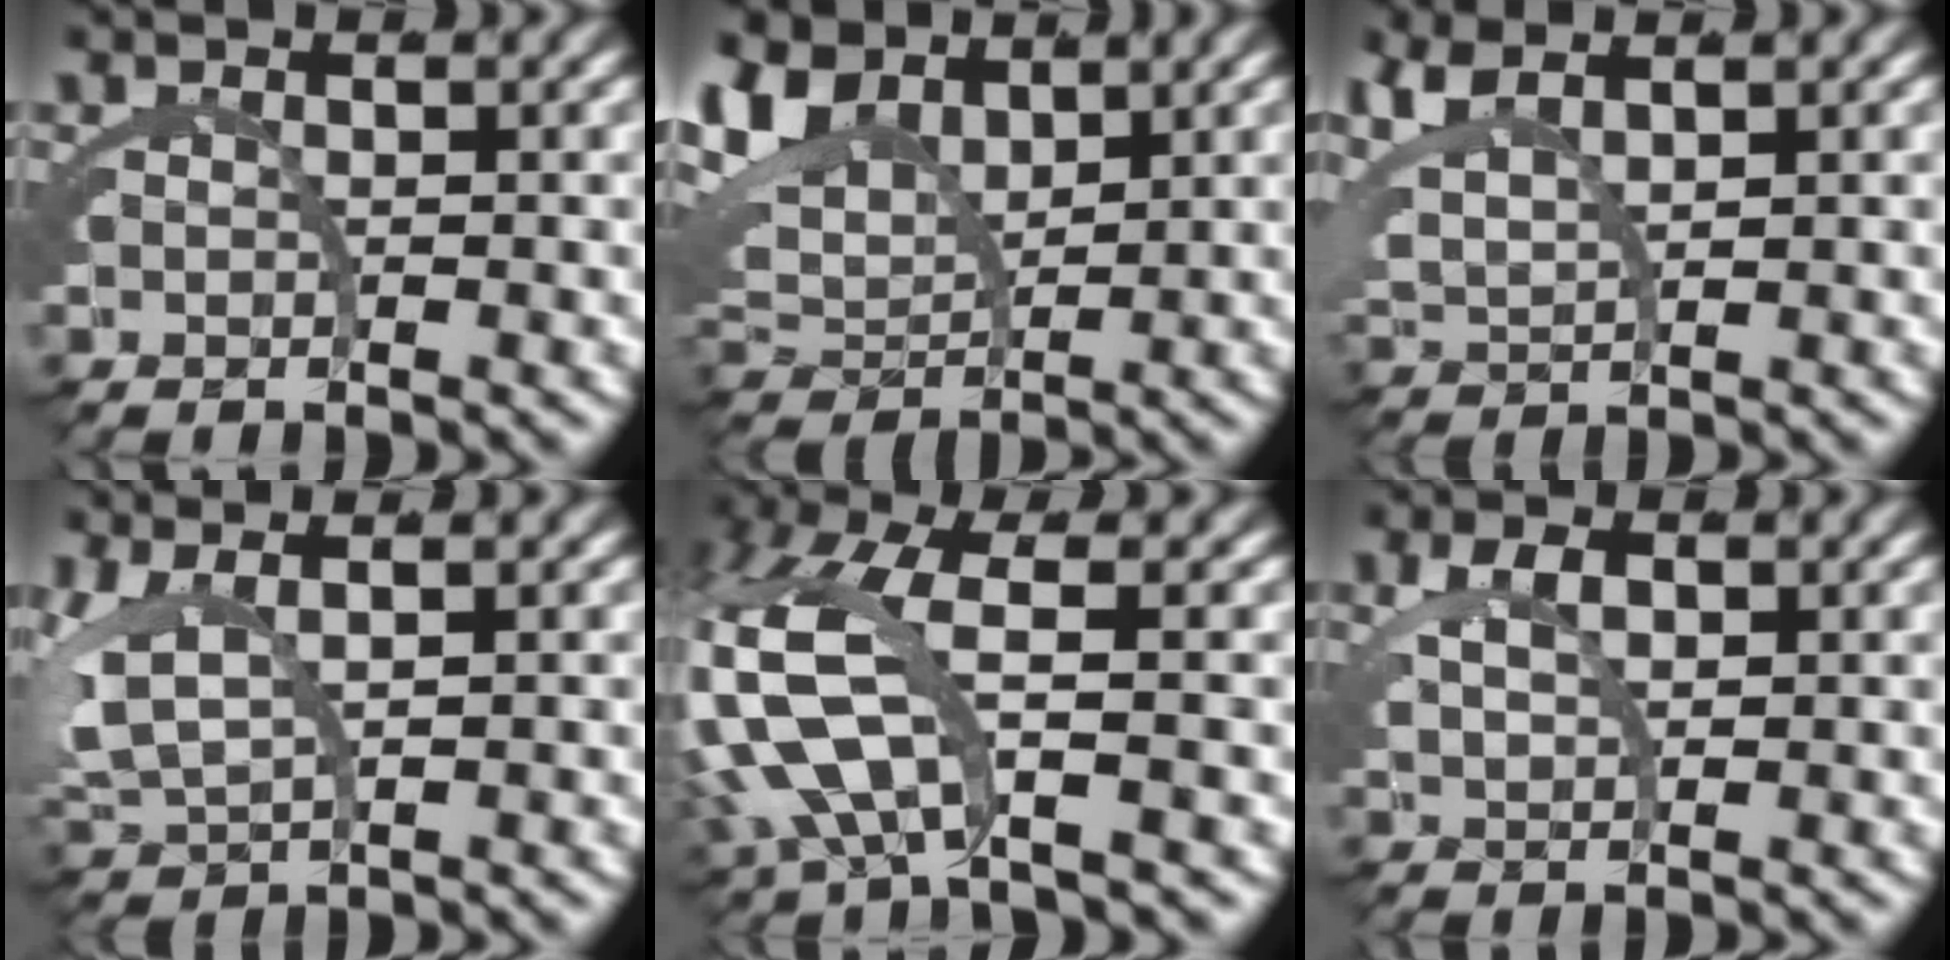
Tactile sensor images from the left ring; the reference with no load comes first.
{"total": 6.8, "force": [4.2, 4.0, 3.5], "torque": [-0.098, -0.007, 0.085]}
{"total": 3.7, "force": [3.3, 1.0, 1.2], "torque": [-0.037, 0.006, 0.066]}
{"total": 3.3, "force": [1.9, 1.5, 2.3], "torque": [-0.062, 0.005, 0.040]}
{"total": 7.0, "force": [1.1, 3.2, 6.1], "torque": [-0.162, -0.013, 0.031]}
{"total": 1.7, "force": [1.3, 0.5, 1.0], "torque": [-0.021, 0.000, 0.027]}